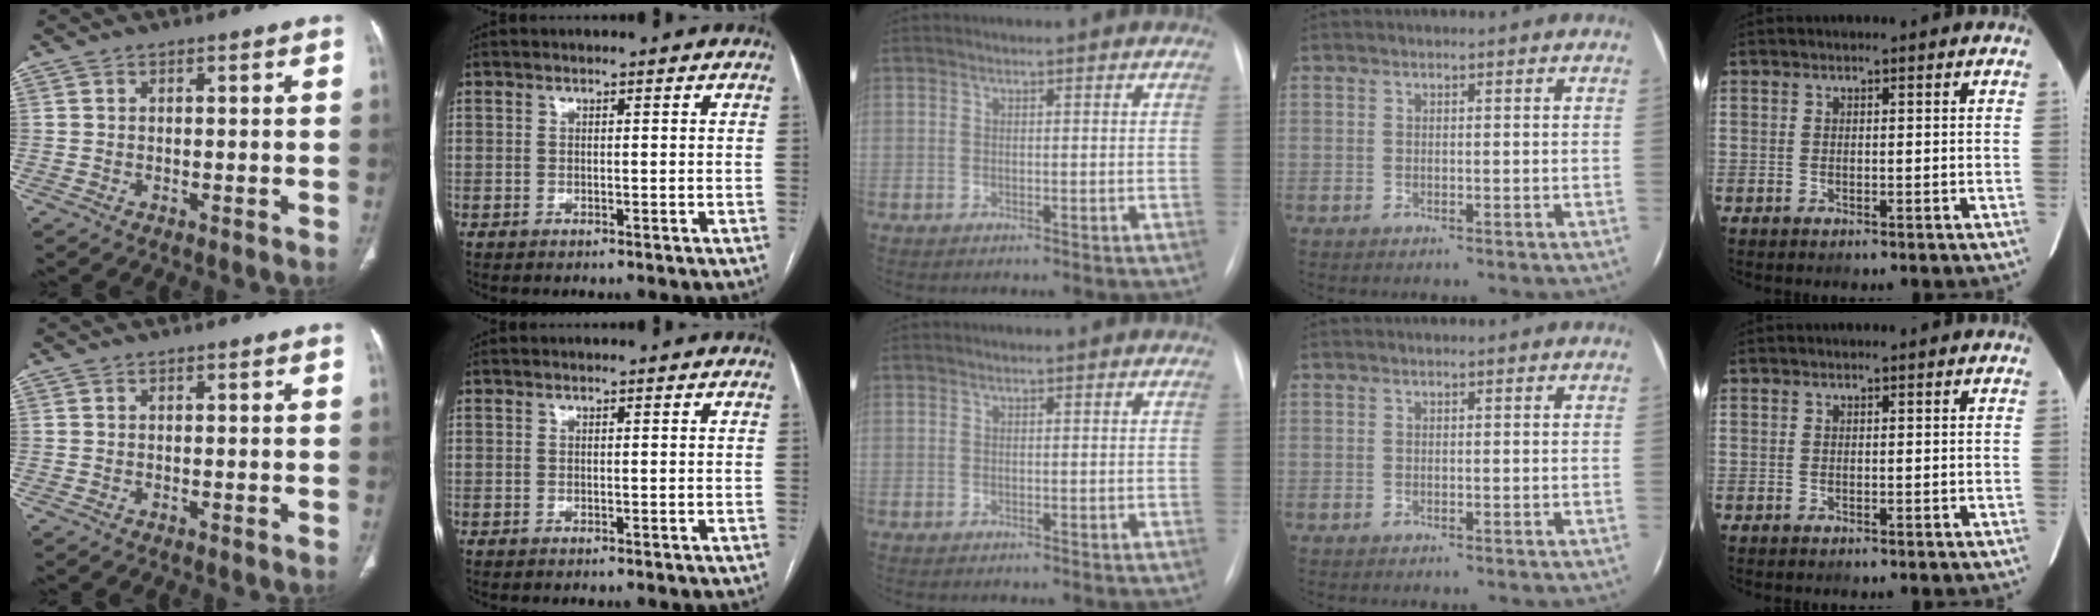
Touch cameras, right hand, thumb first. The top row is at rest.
{}